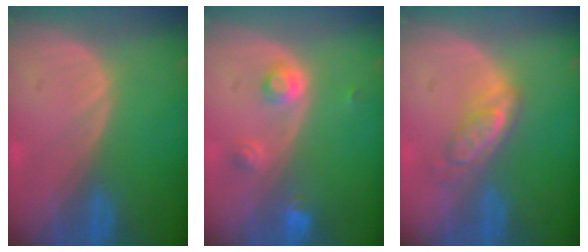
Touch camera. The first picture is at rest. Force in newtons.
{"total": 3.3, "press": 3.2, "slide": 1.0}
{"total": 5.2, "press": 4.6, "slide": 2.4}